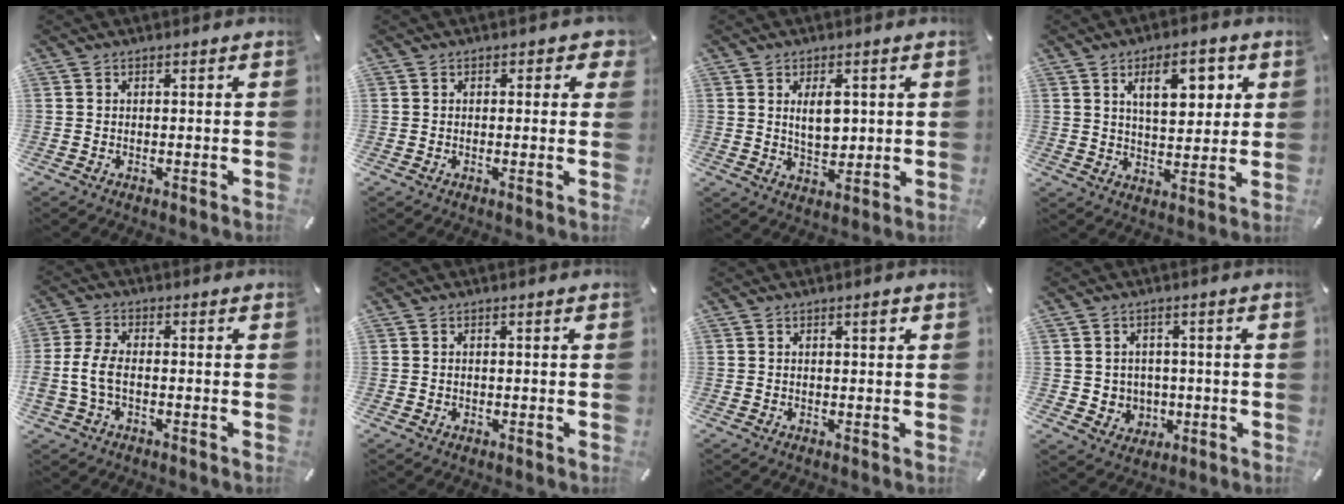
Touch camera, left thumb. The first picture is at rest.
{"total": 1.6, "force": [0.4, 1.2, 1.0], "torque": [-0.005, 0.001, 0.001]}
{"total": 6.5, "force": [1.5, 3.8, 5.1], "torque": [-0.073, -0.005, 0.020]}
{"total": 10.8, "force": [4.8, 5.3, 8.0], "torque": [-0.115, -0.010, 0.076]}
{"total": 6.2, "force": [-1.6, 3.4, 4.9], "torque": [-0.115, -0.001, -0.034]}
{"total": 0.5, "force": [0.0, 0.5, 0.3], "torque": [-0.005, 0.003, -0.002]}
{"total": 1.4, "force": [0.6, 0.3, 1.2], "torque": [-0.023, 0.003, 0.010]}
{"total": 5.3, "force": [0.4, 5.2, 0.6], "torque": [-0.010, -0.004, 0.011]}